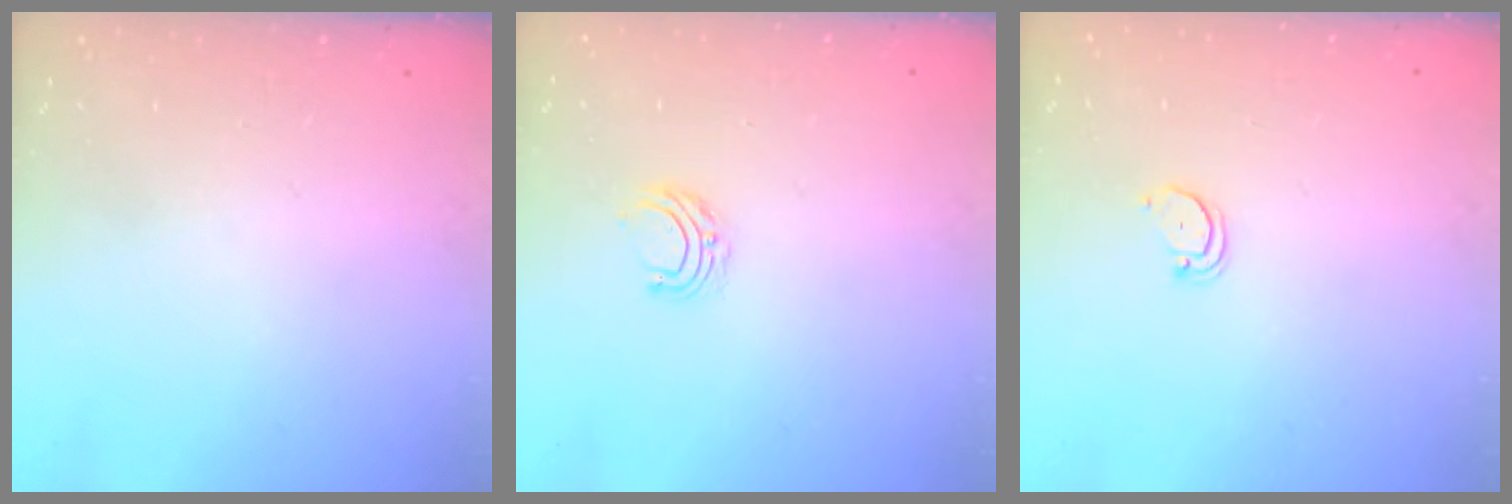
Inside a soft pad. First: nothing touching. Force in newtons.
{"total": 5.0, "press": 5.0, "slide": 0.4}
{"total": 2.5, "press": 2.5, "slide": 0.2}